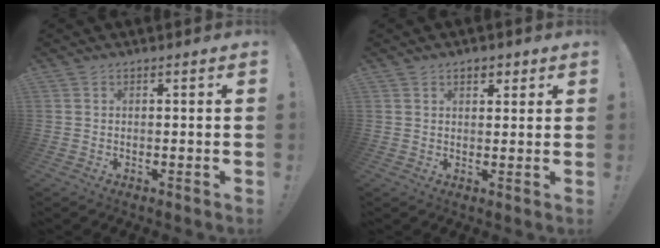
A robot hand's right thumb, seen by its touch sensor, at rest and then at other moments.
{"total": 3.0, "force": [1.6, 2.0, 1.5], "torque": [-0.016, -0.002, 0.026]}